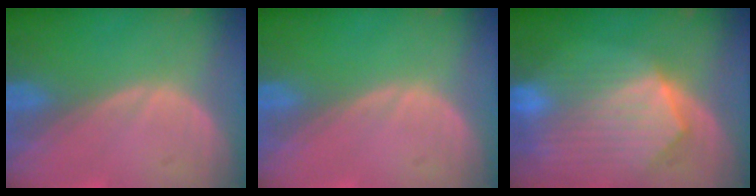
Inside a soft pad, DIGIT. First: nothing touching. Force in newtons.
{"total": 0.0}
{"total": 10.4, "press": 9.1, "slide": 4.9}